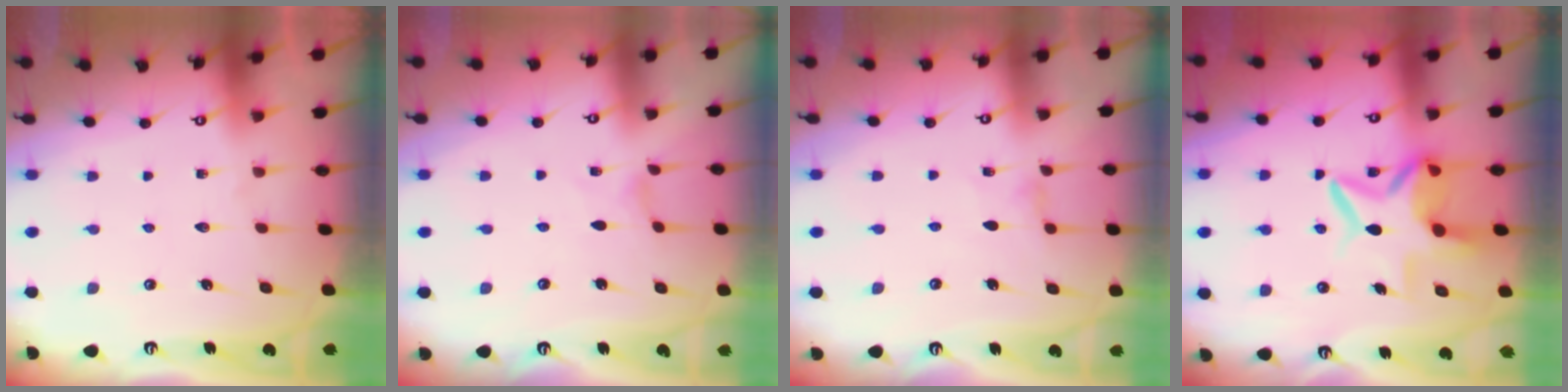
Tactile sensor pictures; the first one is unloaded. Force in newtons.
{"total": 0.0}
{"total": 0.9, "press": 0.8, "slide": 0.4}
{"total": 9.9, "press": 9.9, "slide": 1.0}